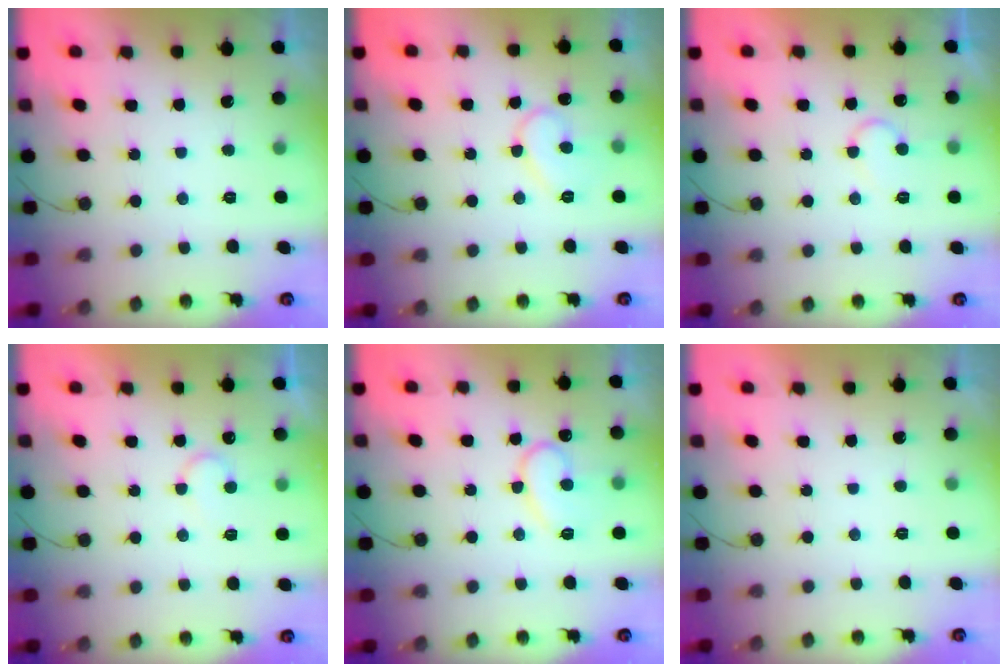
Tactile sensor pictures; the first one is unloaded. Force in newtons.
{"total": 9.5, "press": 9.4, "slide": 0.7}
{"total": 6.5, "press": 6.5, "slide": 0.4}
{"total": 5.8, "press": 5.8, "slide": 0.5}
{"total": 13.1, "press": 13.0, "slide": 1.1}
{"total": 1.7, "press": 1.7, "slide": 0.1}